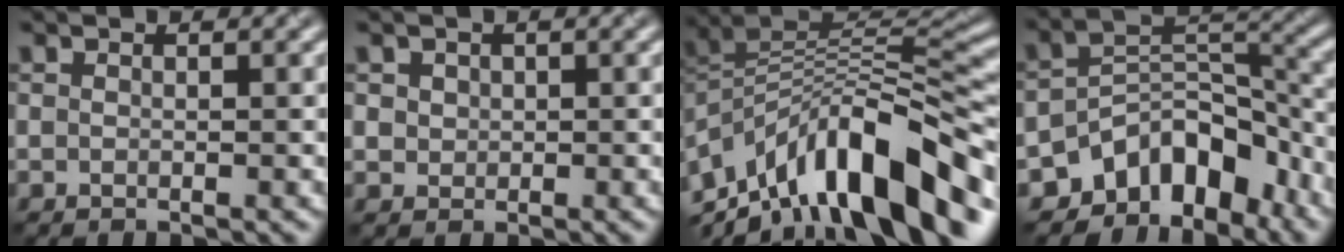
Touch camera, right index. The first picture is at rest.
{"total": 1.6, "force": [0.7, 1.4, 0.5], "torque": [-0.011, 0.005, 0.018]}
{"total": 13.0, "force": [-6.1, 5.8, 9.9], "torque": [-0.163, 0.028, -0.110]}
{"total": 8.4, "force": [-5.8, 4.9, 3.5], "torque": [-0.025, -0.005, -0.103]}